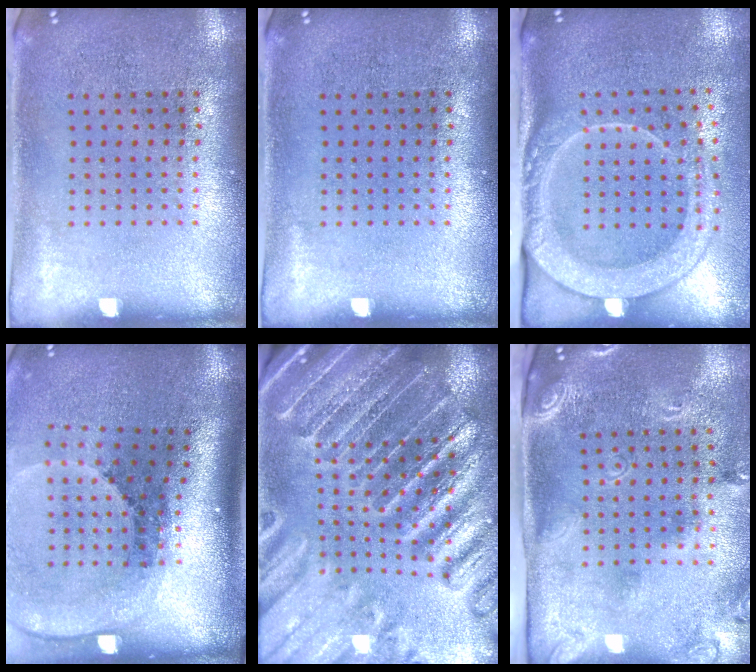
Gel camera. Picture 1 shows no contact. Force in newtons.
{"total": 0.0}
{"total": 2.5, "press": 1.9, "slide": 1.6}
{"total": 2.7, "press": 1.9, "slide": 2.0}
{"total": 3.6, "press": 3.5, "slide": 0.9}
{"total": 2.5, "press": 1.7, "slide": 1.8}